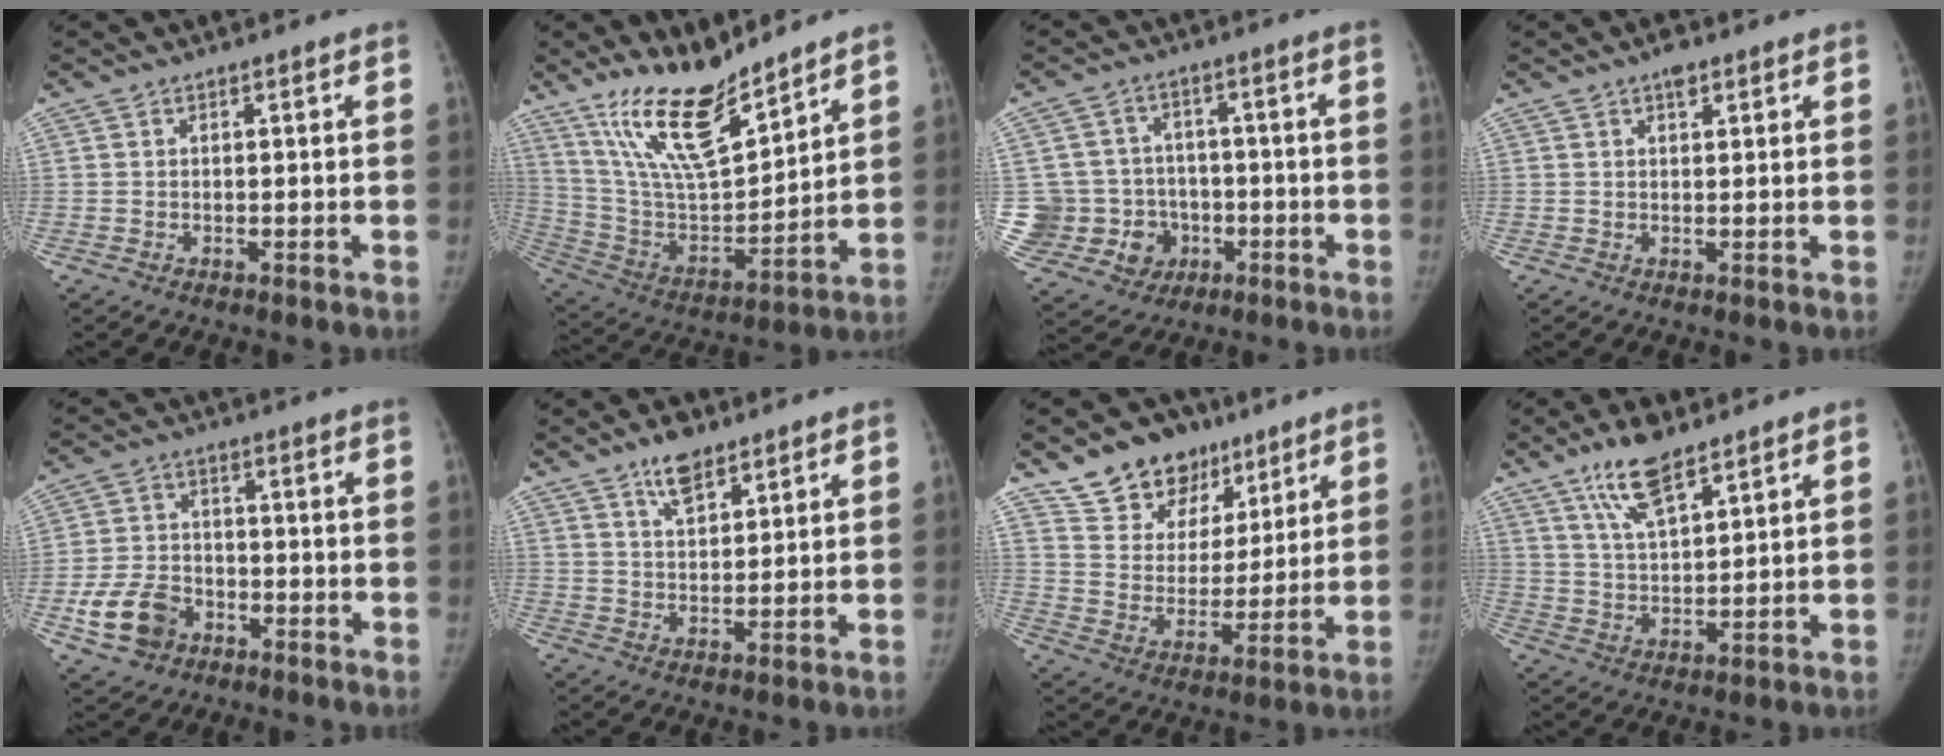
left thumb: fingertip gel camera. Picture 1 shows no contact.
{"total": 17.5, "force": [13.5, 4.9, 10.0], "torque": [-0.151, -0.082, 0.262]}
{"total": 13.9, "force": [-2.5, 13.0, 4.1], "torque": [-0.072, 0.032, -0.021]}
{"total": 2.5, "force": [1.5, 1.2, 1.5], "torque": [-0.015, -0.005, 0.022]}
{"total": 9.1, "force": [-4.2, 6.7, 4.5], "torque": [-0.078, 0.022, -0.073]}
{"total": 6.5, "force": [4.6, 2.8, 3.6], "torque": [-0.041, -0.028, 0.079]}
{"total": 15.0, "force": [10.3, 9.9, 4.5], "torque": [-0.024, -0.051, 0.183]}
{"total": 9.9, "force": [6.8, 3.3, 6.4], "torque": [-0.105, -0.034, 0.129]}